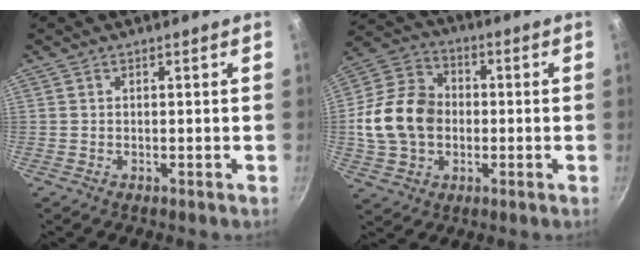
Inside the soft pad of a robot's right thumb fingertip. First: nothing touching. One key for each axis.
{"total": 15.5, "fx": -0.8, "fy": 12.0, "fz": 9.8, "tx": -0.164, "ty": 0.025, "tz": -0.024}